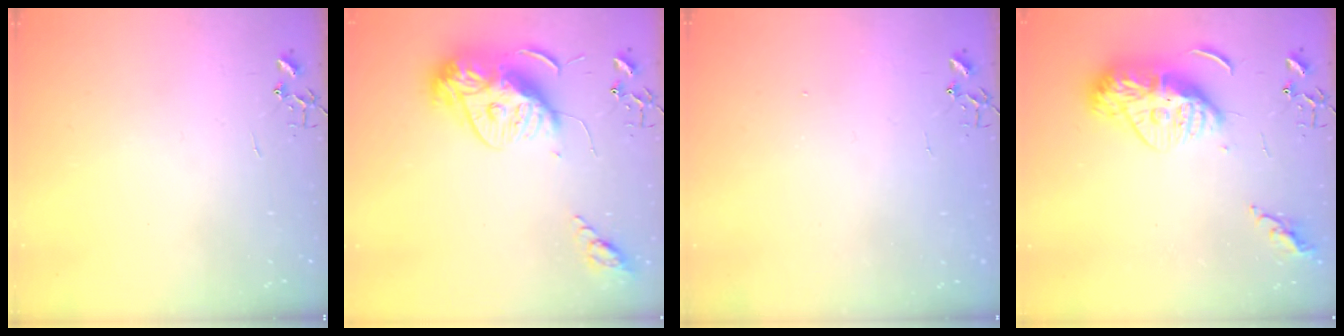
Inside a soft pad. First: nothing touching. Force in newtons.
{"total": 15.7, "press": 15.6, "slide": 1.7}
{"total": 1.4, "press": 1.4, "slide": 0.3}
{"total": 16.3, "press": 16.3, "slide": 1.3}